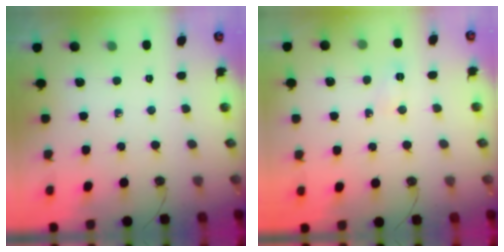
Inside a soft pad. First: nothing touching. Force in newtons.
{"total": 3.5, "press": 3.2, "slide": 1.2}